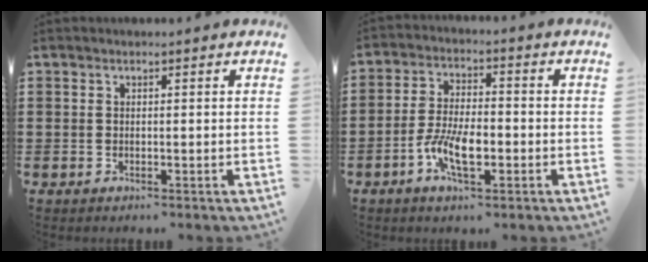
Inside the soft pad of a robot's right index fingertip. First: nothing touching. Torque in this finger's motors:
{"motor_torque": [1.05, 1.09, 0.27, 0.07]}